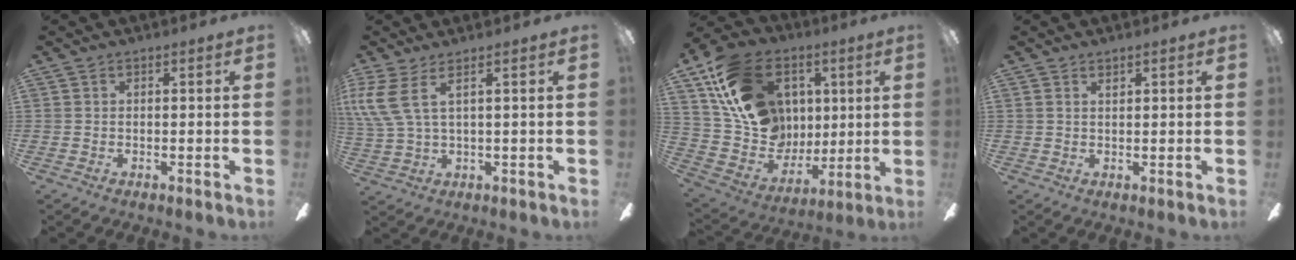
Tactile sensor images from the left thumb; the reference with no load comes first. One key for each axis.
{"total": 7.1, "fx": 3.3, "fy": 2.4, "fz": 5.9, "tx": -0.140, "ty": -0.012, "tz": 0.061}
{"total": 23.4, "fx": 8.3, "fy": 17.7, "fz": 12.9, "tx": -0.242, "ty": -0.015, "tz": 0.169}
{"total": 1.1, "fx": 1.0, "fy": 0.4, "fz": 0.3, "tx": -0.007, "ty": -0.001, "tz": 0.020}